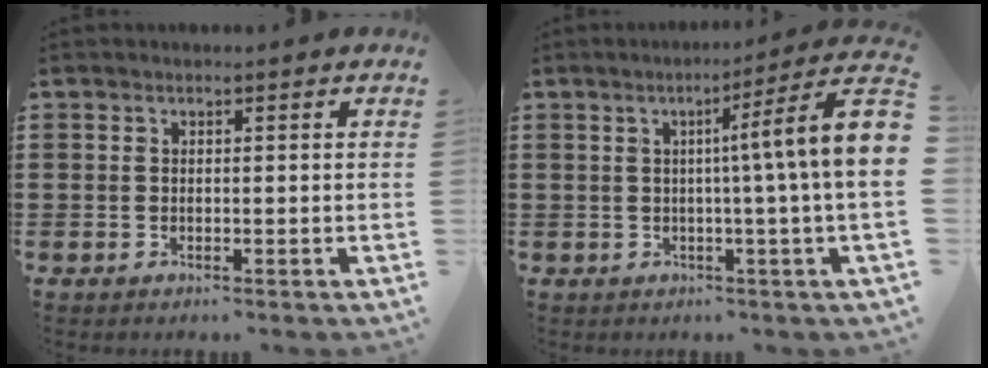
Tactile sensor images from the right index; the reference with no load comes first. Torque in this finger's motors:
{"motor_torque": [2.14, 0.00, 0.63, 0.21]}